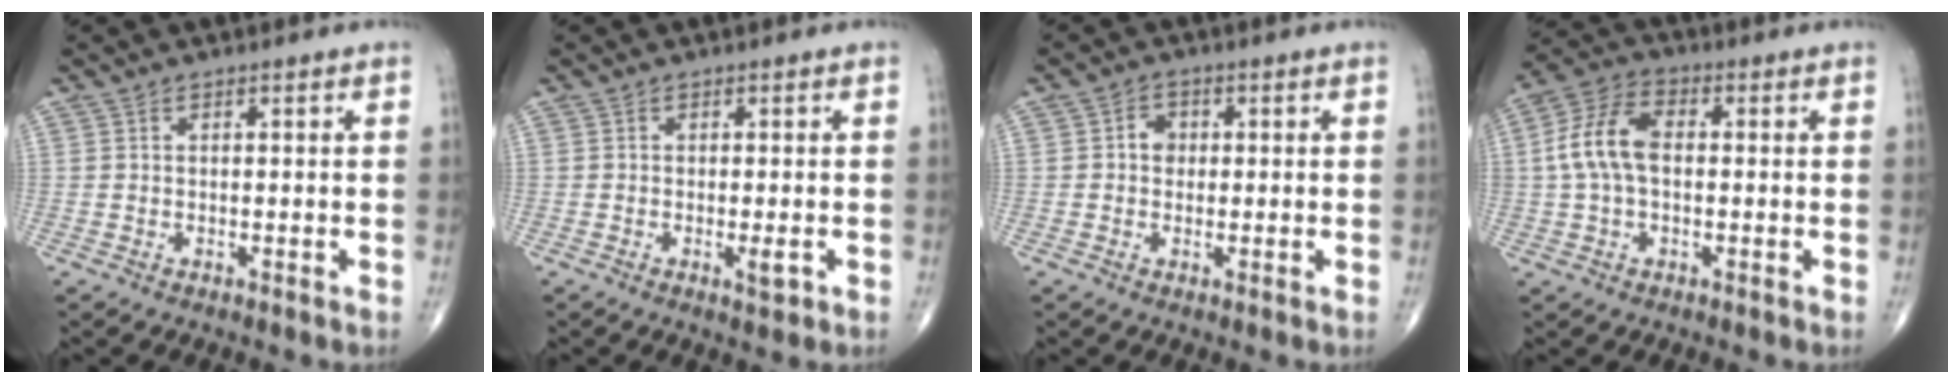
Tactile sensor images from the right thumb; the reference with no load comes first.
{"total": 2.0, "force": [-0.7, 0.5, 1.9], "torque": [-0.024, -0.004, -0.010]}
{"total": 2.7, "force": [0.2, 2.3, 1.4], "torque": [-0.006, 0.008, -0.001]}
{"total": 9.8, "force": [0.4, 5.9, 7.9], "torque": [-0.164, 0.027, 0.001]}